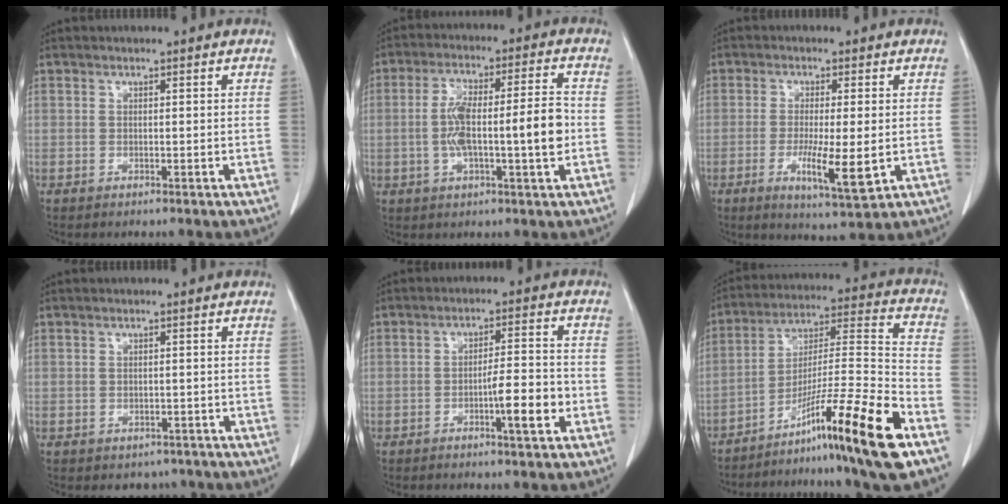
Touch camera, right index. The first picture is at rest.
{"total": 11.5, "force": [-1.4, 1.4, 11.3], "torque": [-0.200, 0.020, -0.024]}
{"total": 7.8, "force": [-2.0, 0.9, 7.5], "torque": [-0.127, -0.019, -0.031]}
{"total": 2.8, "force": [-1.9, 1.9, 0.5], "torque": [-0.002, 0.007, -0.021]}
{"total": 6.5, "force": [-2.5, 0.5, 6.0], "torque": [-0.092, 0.004, -0.037]}
{"total": 19.8, "force": [-12.4, -1.4, 15.3], "torque": [-0.253, -0.012, -0.208]}